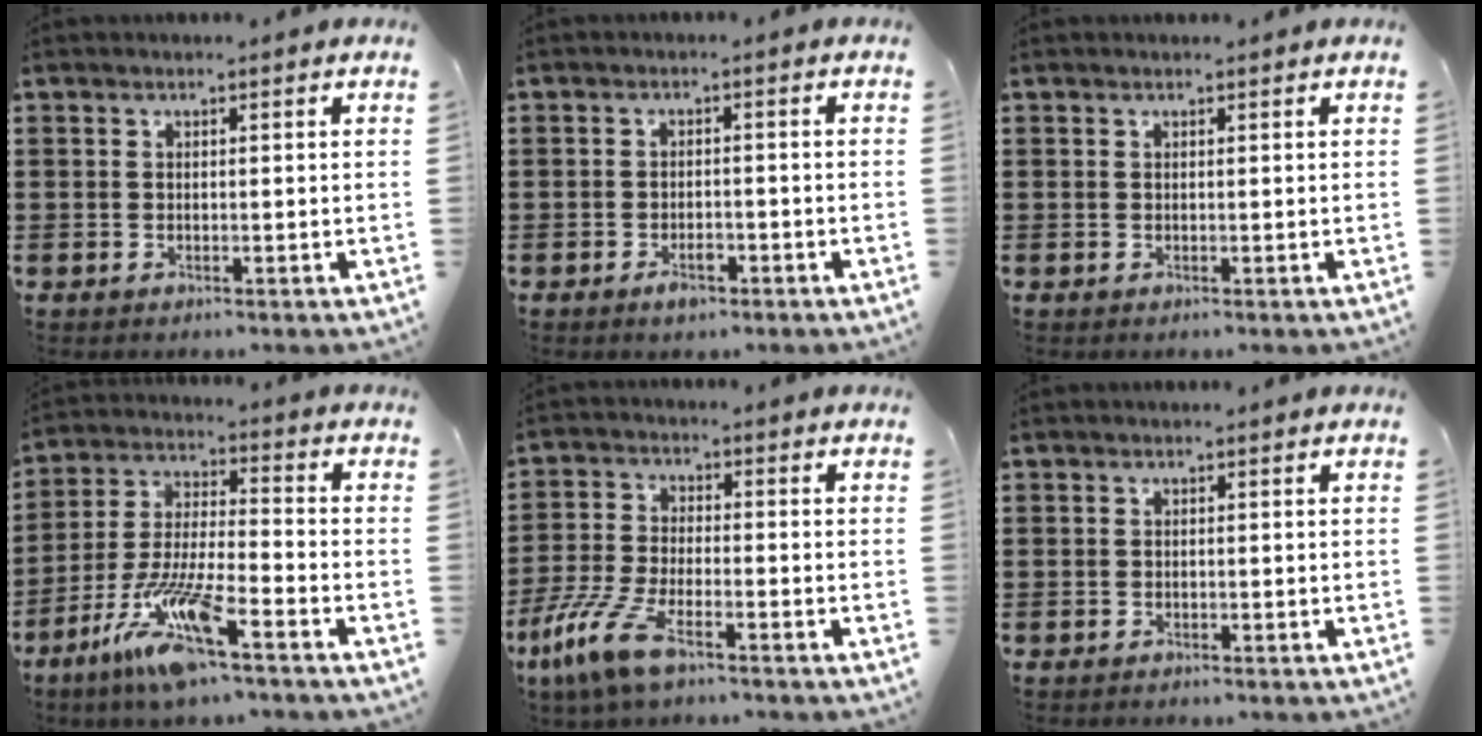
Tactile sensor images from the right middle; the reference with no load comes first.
{"total": 2.6, "force": [-1.6, 1.0, 1.8], "torque": [-0.040, -0.001, -0.032]}
{"total": 0.0}
{"total": 11.8, "force": [-7.9, 1.2, 8.7], "torque": [-0.194, -0.011, -0.160]}
{"total": 9.1, "force": [-6.0, 2.6, 6.3], "torque": [-0.160, -0.009, -0.122]}
{"total": 0.8, "force": [-0.7, 0.4, 0.0], "torque": [0.001, 0.002, -0.017]}